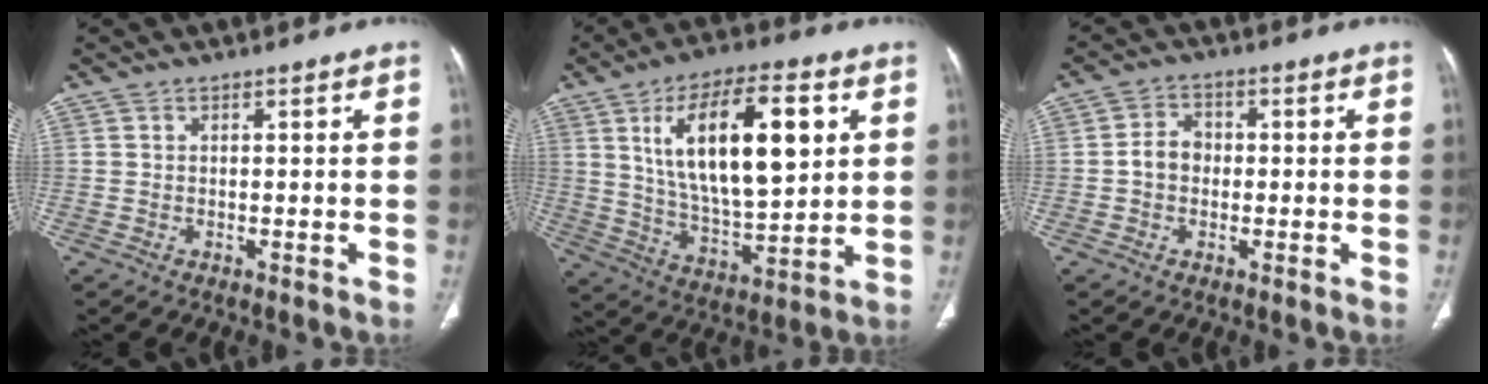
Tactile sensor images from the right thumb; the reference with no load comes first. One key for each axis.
{"total": 21.0, "fx": 6.4, "fy": 8.4, "fz": 18.1, "tx": -0.284, "ty": -0.021, "tz": 0.114}
{"total": 4.4, "fx": -0.4, "fy": 3.6, "fz": 2.5, "tx": -0.033, "ty": 0.015, "tz": -0.015}